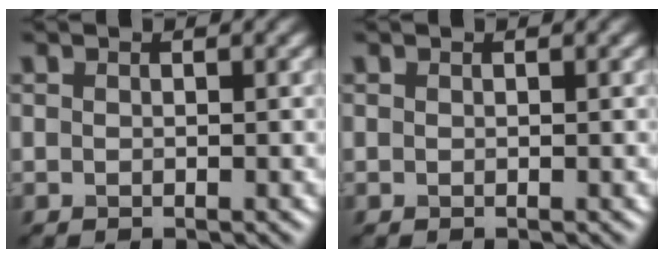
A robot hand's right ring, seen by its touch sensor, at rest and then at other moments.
{"total": 0.0}